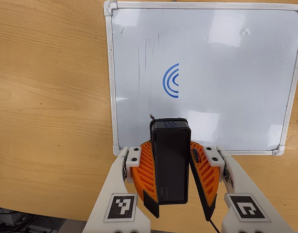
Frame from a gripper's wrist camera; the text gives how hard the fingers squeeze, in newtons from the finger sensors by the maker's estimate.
{"total": 8.9, "left": 8.9, "right": 8.8}